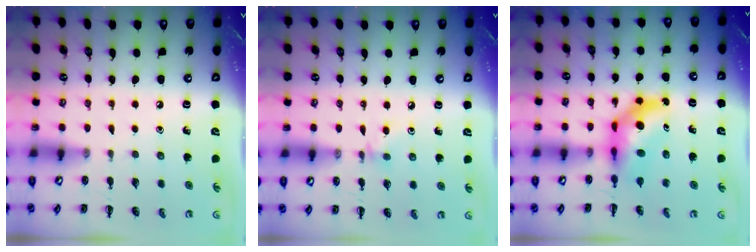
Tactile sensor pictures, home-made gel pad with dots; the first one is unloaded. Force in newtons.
{"total": 4.2, "press": 3.9, "slide": 1.6}
{"total": 6.4, "press": 6.1, "slide": 1.9}